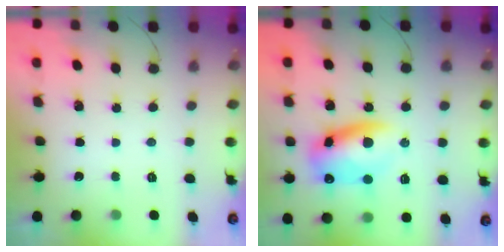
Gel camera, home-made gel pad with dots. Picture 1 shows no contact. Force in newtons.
{"total": 11.7, "press": 11.5, "slide": 2.2}